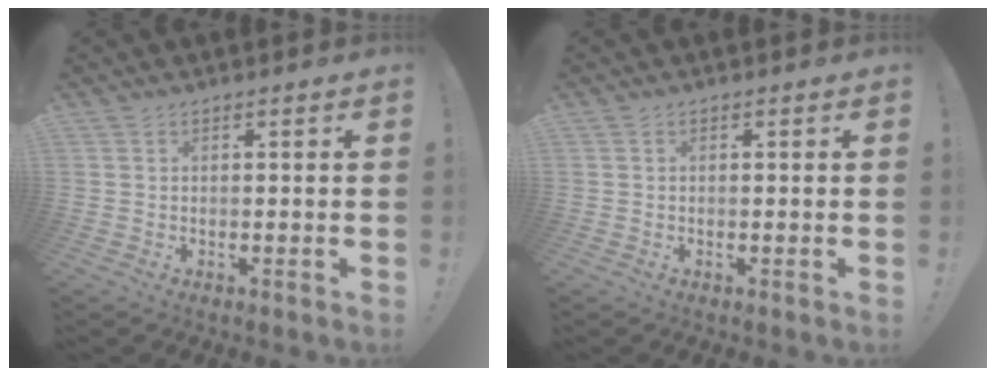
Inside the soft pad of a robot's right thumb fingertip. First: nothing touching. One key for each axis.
{"total": 0.0}